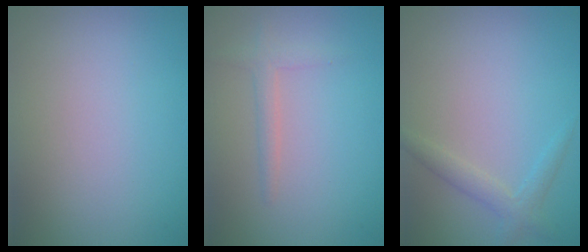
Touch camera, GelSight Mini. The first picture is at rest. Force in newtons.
{"total": 1.6, "press": 1.6, "slide": 0.1}
{"total": 1.9, "press": 1.9, "slide": 0.2}